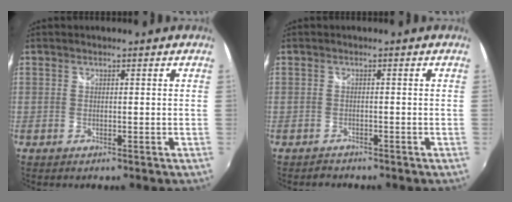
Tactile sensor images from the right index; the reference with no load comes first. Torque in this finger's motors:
{"motor_torque": [0.05, -0.01, 0.03, 0.01]}